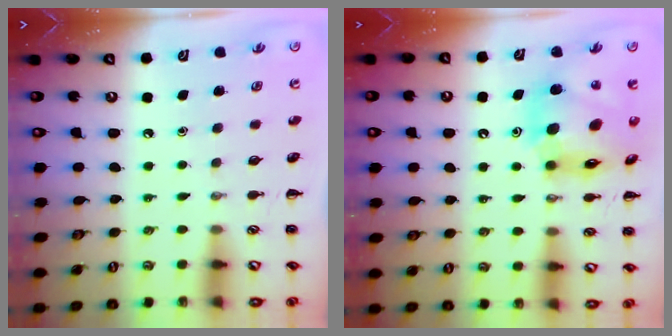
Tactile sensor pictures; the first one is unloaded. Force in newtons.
{"total": 14.4, "press": 13.8, "slide": 4.0}